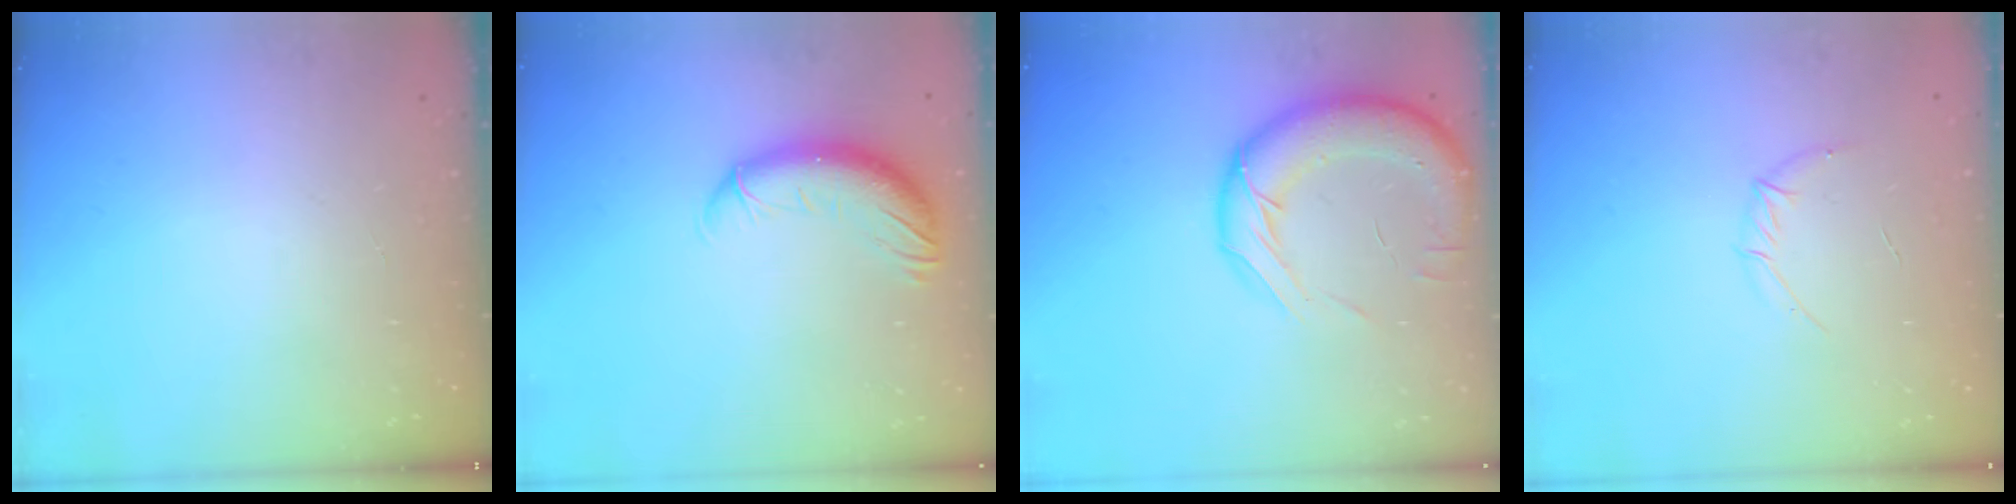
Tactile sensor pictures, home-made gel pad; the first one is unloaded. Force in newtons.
{"total": 11.8, "press": 11.4, "slide": 2.7}
{"total": 18.0, "press": 17.6, "slide": 3.7}
{"total": 4.8, "press": 4.7, "slide": 1.3}